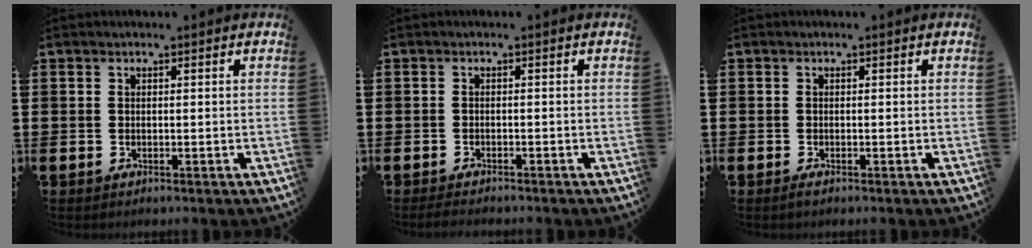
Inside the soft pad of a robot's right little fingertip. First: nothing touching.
{"total": 1.0, "force": [-1.0, 0.1, 0.3], "torque": [-0.008, -0.001, -0.020]}
{"total": 0.6, "force": [-0.3, 0.1, 0.5], "torque": [-0.008, -0.002, -0.005]}